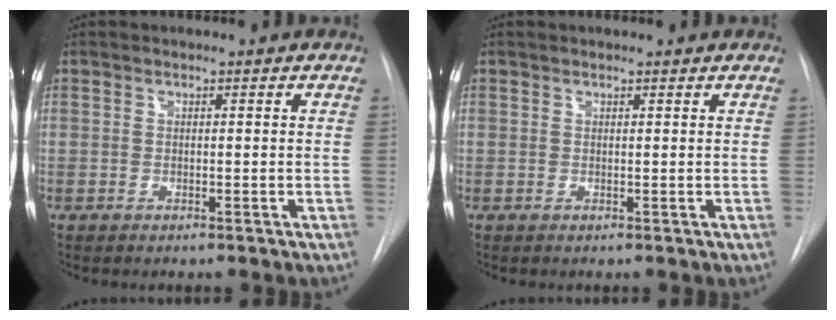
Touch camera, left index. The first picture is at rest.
{"total": 1.5, "force": [1.5, 0.2, 0.3], "torque": [-0.011, 0.013, 0.016]}